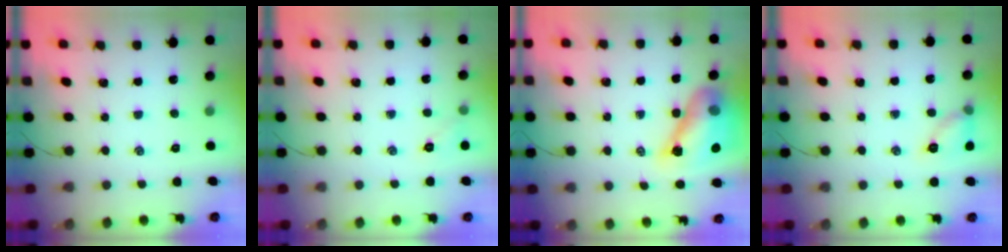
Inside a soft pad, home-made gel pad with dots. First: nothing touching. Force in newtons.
{"total": 5.3, "press": 5.1, "slide": 1.3}
{"total": 13.5, "press": 12.9, "slide": 3.7}
{"total": 8.3, "press": 8.3, "slide": 0.3}